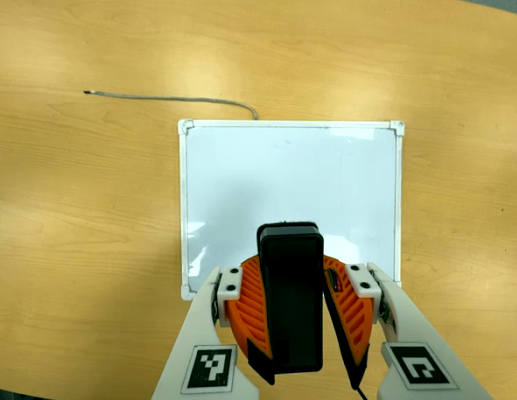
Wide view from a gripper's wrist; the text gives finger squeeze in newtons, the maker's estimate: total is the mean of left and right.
{"total": 8.7, "left": 9.1, "right": 8.4}